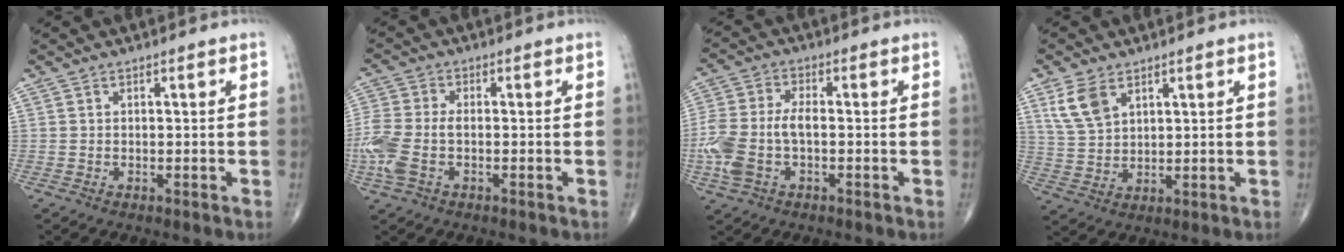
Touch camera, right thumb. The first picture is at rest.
{"total": 10.4, "force": [-2.2, 6.0, 8.2], "torque": [-0.227, 0.011, -0.044]}
{"total": 10.7, "force": [-2.2, 5.8, 8.7], "torque": [-0.215, 0.019, -0.044]}
{"total": 6.8, "force": [3.7, 4.0, 4.2], "torque": [-0.078, -0.011, 0.083]}